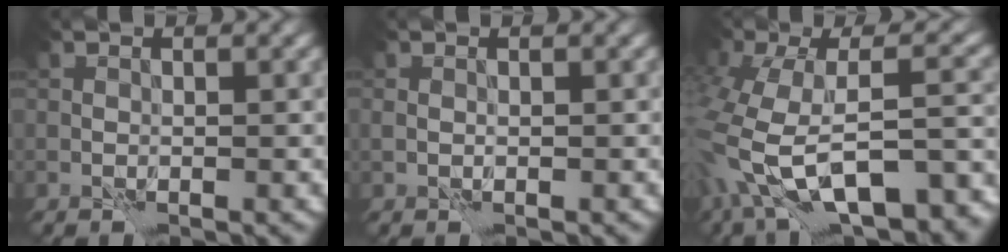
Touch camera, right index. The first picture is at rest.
{"total": 0.0}
{"total": 12.3, "force": [-6.1, 5.5, 9.2], "torque": [-0.186, -0.010, -0.076]}